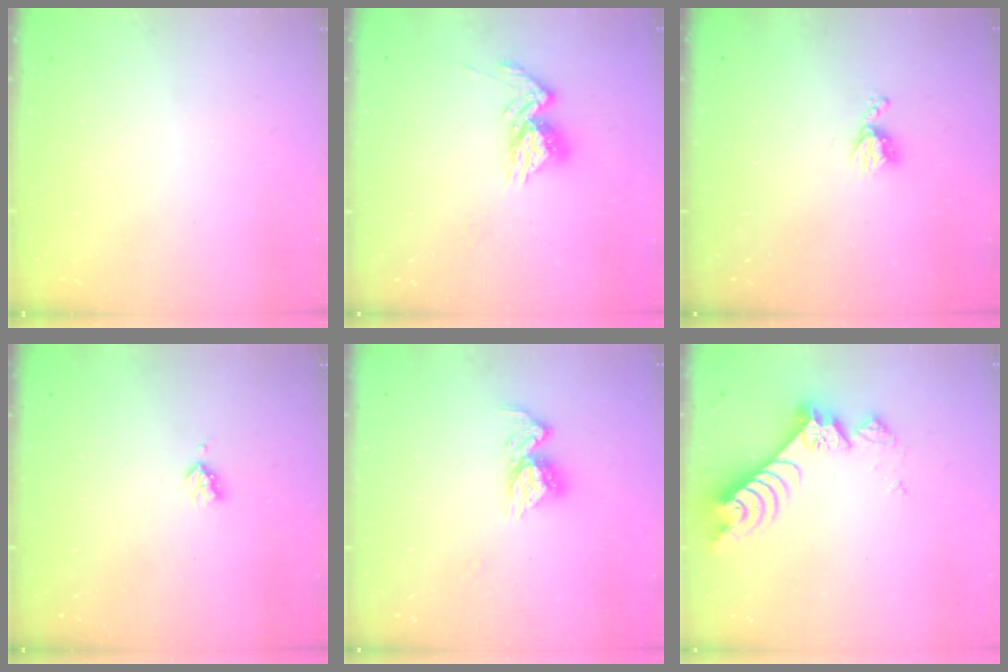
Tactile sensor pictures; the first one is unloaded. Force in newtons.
{"total": 11.5, "press": 11.4, "slide": 0.8}
{"total": 5.8, "press": 5.7, "slide": 0.7}
{"total": 2.9, "press": 2.9, "slide": 0.5}
{"total": 10.0, "press": 10.0, "slide": 0.8}
{"total": 8.5, "press": 8.4, "slide": 0.8}